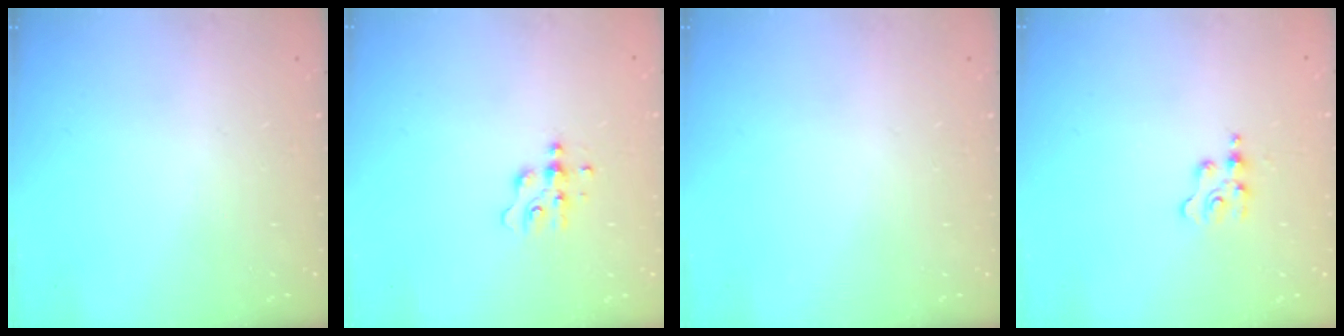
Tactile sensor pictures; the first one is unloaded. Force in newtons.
{"total": 3.7, "press": 3.6, "slide": 0.4}
{"total": 0.0}
{"total": 3.1, "press": 3.1, "slide": 0.5}